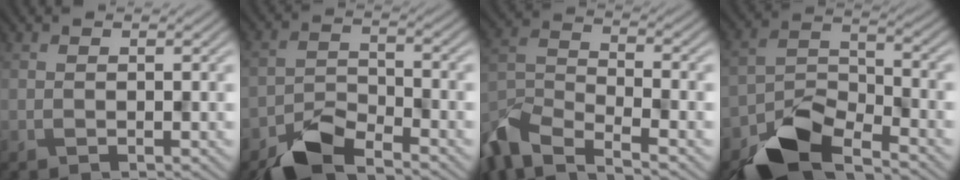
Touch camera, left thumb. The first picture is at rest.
{"total": 6.4, "force": [-5.1, 2.1, 3.4], "torque": [-0.060, -0.004, -0.104]}
{"total": 9.5, "force": [-7.1, 2.9, 5.6], "torque": [-0.122, -0.015, -0.154]}
{"total": 9.8, "force": [-7.2, 3.9, 5.4], "torque": [-0.094, -0.008, -0.149]}